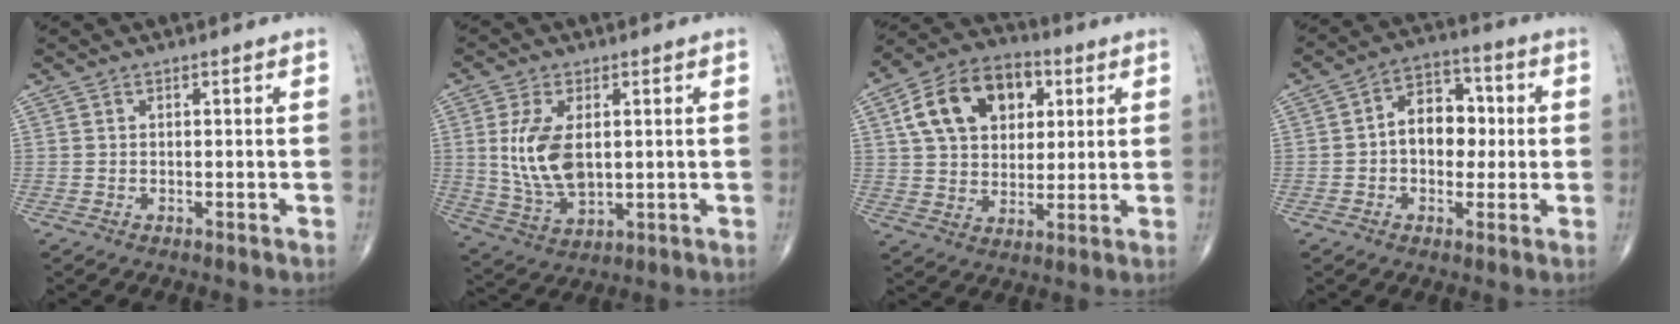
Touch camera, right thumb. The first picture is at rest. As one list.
[{"total": 11.4, "force": [1.5, 6.2, 9.4], "torque": [-0.183, -0.013, 0.040]}, {"total": 16.1, "force": [5.3, 11.1, 10.4], "torque": [-0.152, 0.005, 0.087]}, {"total": 9.9, "force": [0.2, 7.1, 6.9], "torque": [-0.070, 0.025, -0.007]}]